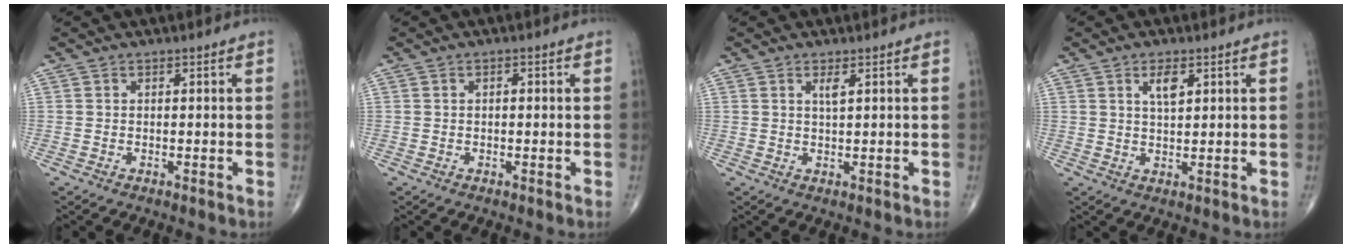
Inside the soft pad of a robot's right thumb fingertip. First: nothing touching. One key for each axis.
{"total": 0.9, "fx": 0.1, "fy": 0.4, "fz": 0.8, "tx": -0.013, "ty": 0.001, "tz": 0.001}
{"total": 1.7, "fx": 0.8, "fy": 0.2, "fz": 1.4, "tx": -0.028, "ty": -0.005, "tz": 0.017}
{"total": 3.7, "fx": 1.7, "fy": 1.5, "fz": 2.9, "tx": -0.046, "ty": -0.009, "tz": 0.030}